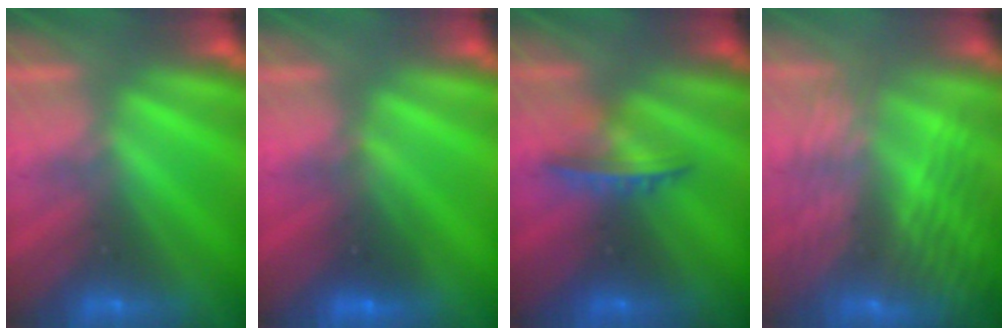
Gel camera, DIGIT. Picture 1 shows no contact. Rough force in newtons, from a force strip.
{"total": 2.8}
{"total": 4.6}
{"total": 7.0}